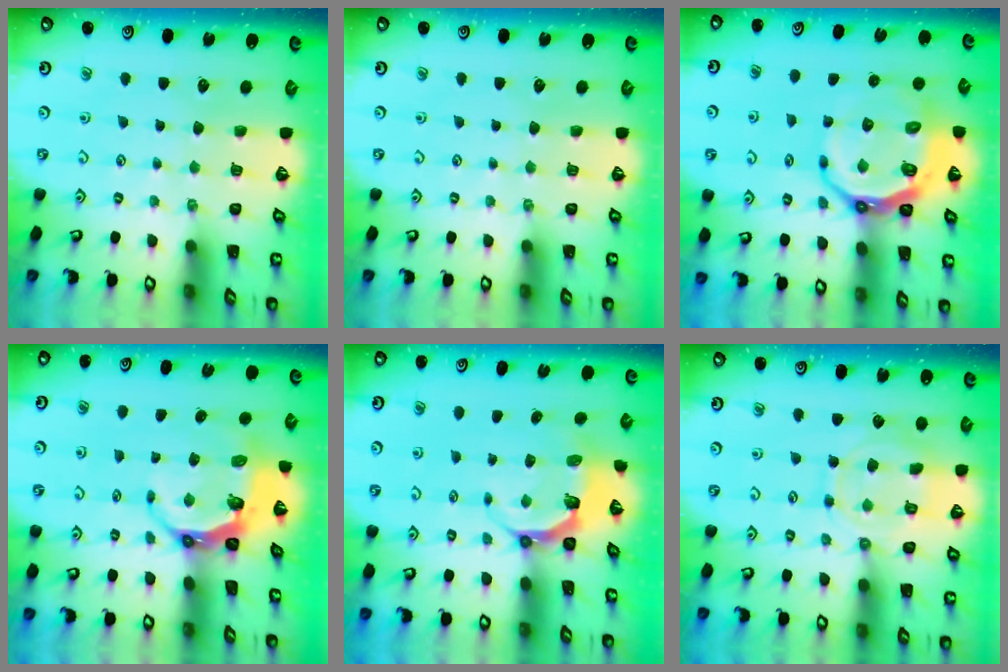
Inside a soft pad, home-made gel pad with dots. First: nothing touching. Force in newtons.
{"total": 0.0}
{"total": 14.4, "press": 13.9, "slide": 3.9}
{"total": 8.0, "press": 6.9, "slide": 3.9}
{"total": 6.2, "press": 5.0, "slide": 3.6}
{"total": 11.5, "press": 11.5, "slide": 0.7}